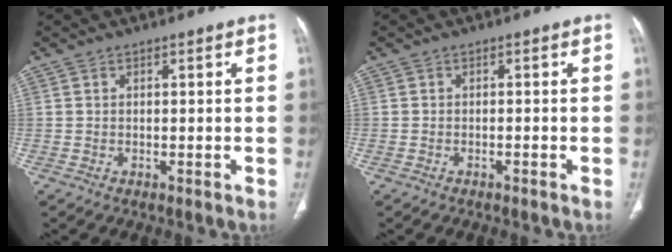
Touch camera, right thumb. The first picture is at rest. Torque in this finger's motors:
{"motor_torque": [-0.50, 0.00, -0.06, 0.70, 0.04]}